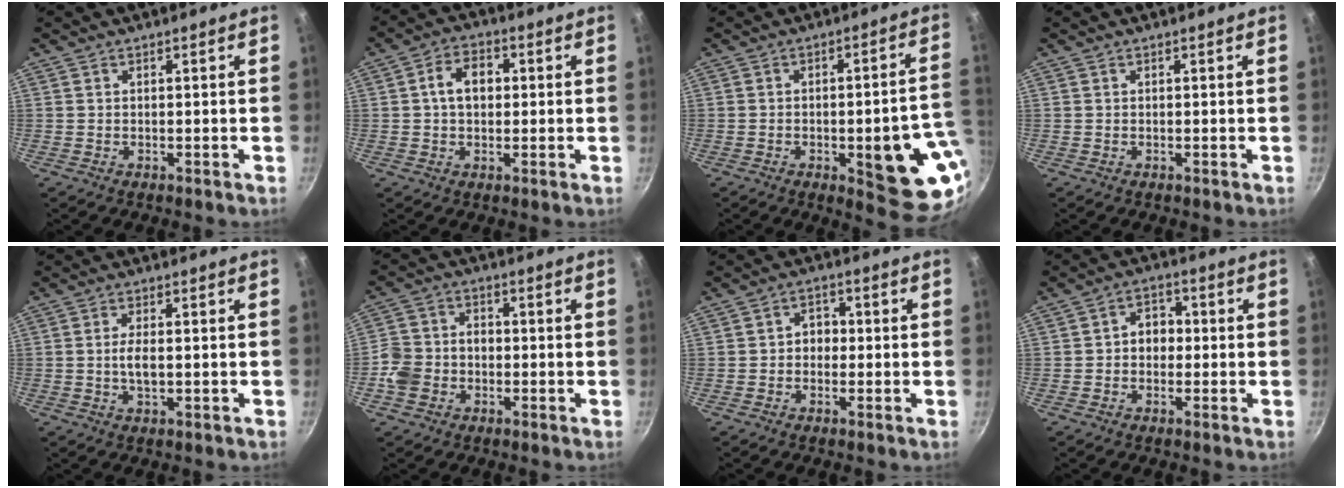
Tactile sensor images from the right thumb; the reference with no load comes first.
{"total": 6.6, "force": [0.7, 4.8, 4.5], "torque": [-0.056, 0.014, 0.004]}
{"total": 17.5, "force": [-4.2, 5.8, 15.9], "torque": [-0.146, 0.019, -0.050]}
{"total": 0.0}
{"total": 3.5, "force": [-0.2, 1.4, 3.2], "torque": [-0.065, 0.000, -0.007]}
{"total": 7.7, "force": [-2.3, 6.3, 3.8], "torque": [-0.057, 0.026, -0.056]}
{"total": 3.5, "force": [-0.4, 2.9, 1.9], "torque": [-0.002, 0.010, -0.012]}
{"total": 4.8, "force": [-0.3, 3.9, 2.8], "torque": [-0.008, 0.013, -0.011]}